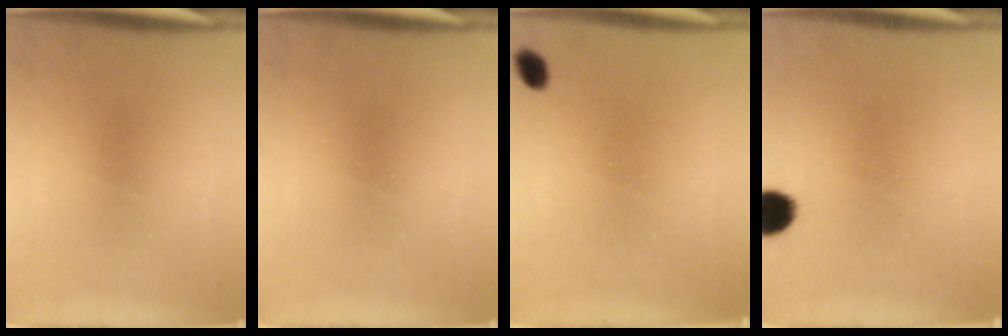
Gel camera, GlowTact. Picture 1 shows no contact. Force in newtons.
{"total": 0.0}
{"total": 1.8}
{"total": 5.5}